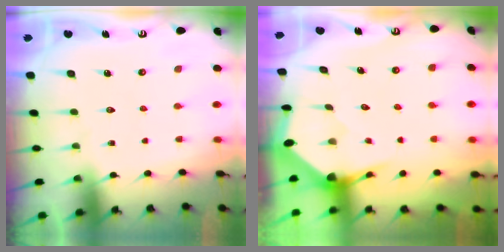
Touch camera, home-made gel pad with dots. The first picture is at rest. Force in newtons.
{"total": 3.6, "press": 3.5, "slide": 0.4}